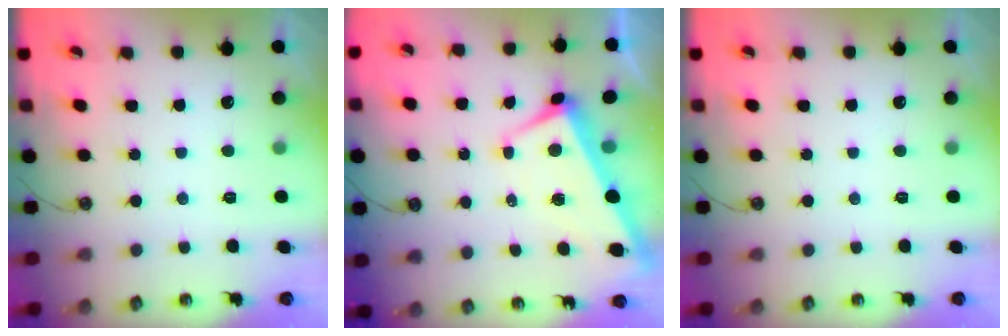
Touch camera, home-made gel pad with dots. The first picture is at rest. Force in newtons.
{"total": 1.7, "press": 1.4, "slide": 1.0}
{"total": 0.0}